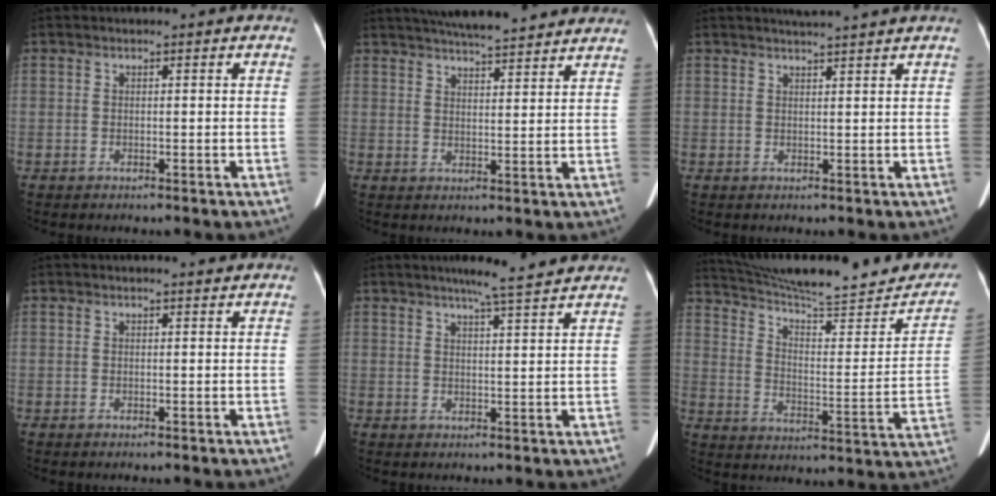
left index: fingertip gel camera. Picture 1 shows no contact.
{"total": 15.6, "force": [14.0, 1.8, 6.7], "torque": [-0.104, 0.027, 0.189]}
{"total": 4.3, "force": [4.0, -0.8, 1.5], "torque": [-0.021, 0.013, 0.051]}
{"total": 1.2, "force": [1.2, 0.0, 0.2], "torque": [-0.007, -0.005, 0.015]}
{"total": 7.8, "force": [6.7, -0.4, 3.8], "torque": [-0.062, 0.006, 0.083]}
{"total": 24.5, "force": [22.2, 3.4, 9.7], "torque": [-0.143, -0.044, 0.303]}